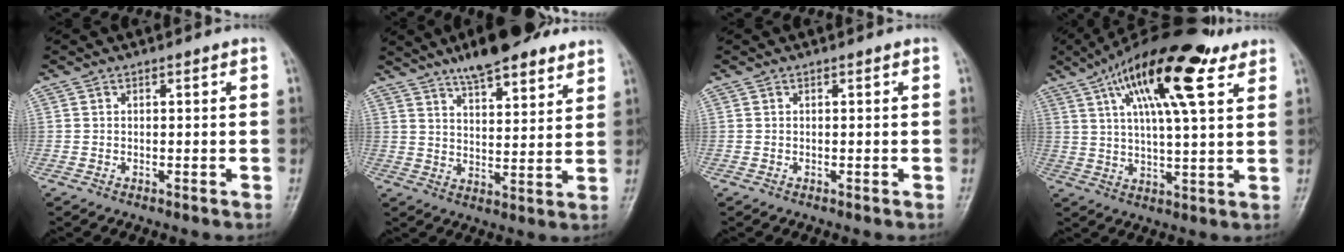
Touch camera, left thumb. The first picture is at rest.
{"total": 14.0, "force": [10.3, 4.2, 8.4], "torque": [-0.098, -0.047, 0.161]}
{"total": 0.0}
{"total": 20.3, "force": [10.6, 5.8, 16.3], "torque": [-0.255, -0.011, 0.171]}